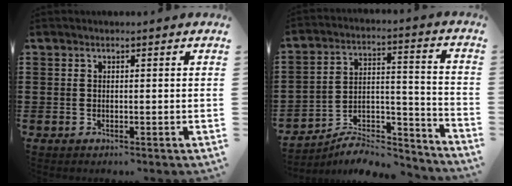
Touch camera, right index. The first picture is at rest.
{"total": 6.5, "force": [-5.9, 2.0, 1.6], "torque": [-0.019, 0.013, -0.114]}